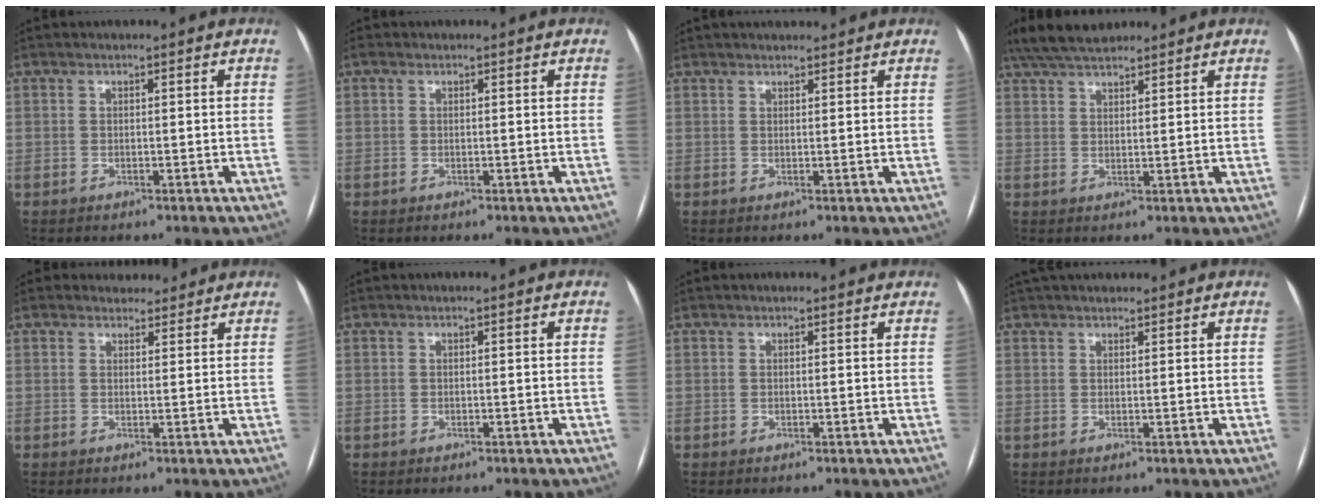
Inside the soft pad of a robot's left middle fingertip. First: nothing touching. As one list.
[{"total": 0.0}, {"total": 3.7, "force": [3.4, 0.9, 1.1], "torque": [-0.013, 0.026, 0.048]}, {"total": 8.0, "force": [6.9, 1.9, 3.7], "torque": [-0.065, 0.032, 0.124]}, {"total": 3.4, "force": [3.1, 1.5, -0.2], "torque": [0.007, 0.007, 0.036]}, {"total": 0.0}, {"total": 2.2, "force": [2.1, 0.5, 0.3], "torque": [-0.009, 0.018, 0.021]}, {"total": 6.6, "force": [5.9, 1.7, 2.5], "torque": [-0.036, 0.039, 0.092]}]